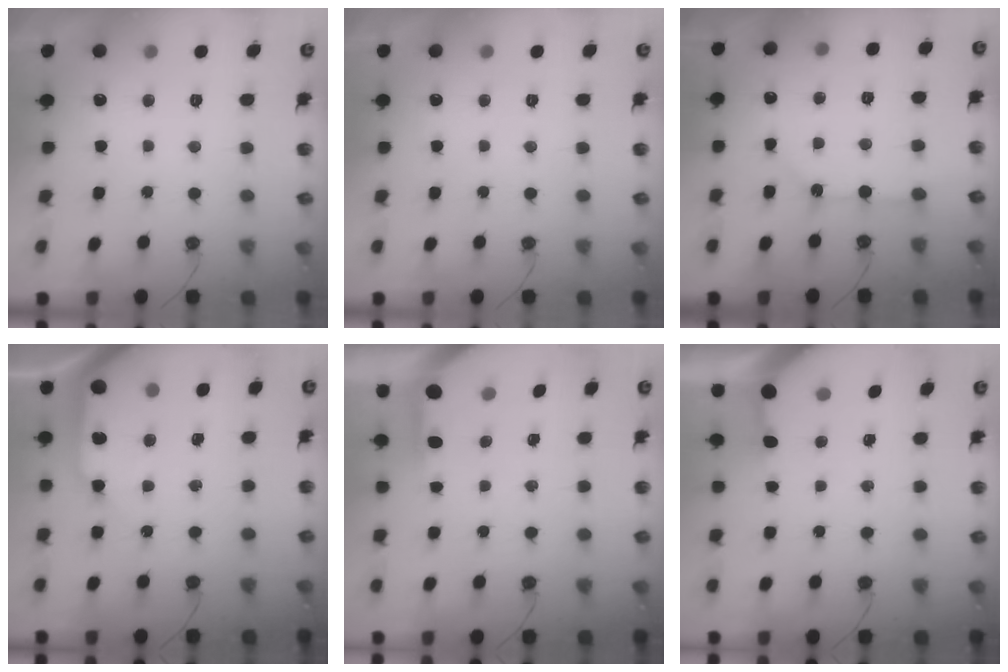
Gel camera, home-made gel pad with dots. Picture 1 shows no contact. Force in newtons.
{"total": 0.0}
{"total": 2.5, "press": 2.5, "slide": 0.2}
{"total": 11.0, "press": 10.9, "slide": 1.5}
{"total": 3.8, "press": 3.8, "slide": 0.4}
{"total": 3.3, "press": 3.3, "slide": 0.3}